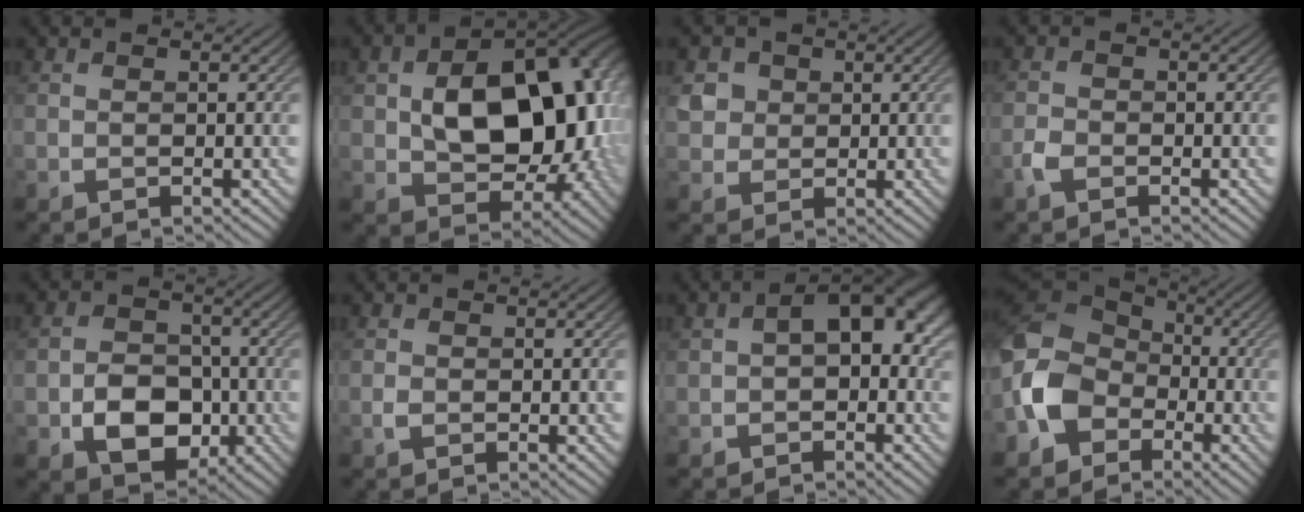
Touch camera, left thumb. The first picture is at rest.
{"total": 17.4, "force": [0.4, 11.5, 13.1], "torque": [-0.174, -0.010, 0.024]}
{"total": 3.4, "force": [0.8, 3.2, 0.9], "torque": [-0.031, -0.002, 0.012]}
{"total": 2.2, "force": [-1.4, 1.3, 1.1], "torque": [-0.026, 0.001, -0.034]}
{"total": 7.5, "force": [-2.5, 5.5, 4.5], "torque": [-0.079, -0.009, -0.048]}
{"total": 1.1, "force": [-0.4, 0.8, 0.6], "torque": [-0.016, -0.002, -0.009]}
{"total": 7.4, "force": [0.1, 4.9, 5.5], "torque": [-0.059, 0.004, -0.002]}
{"total": 10.7, "force": [-3.8, 8.2, 5.7], "torque": [-0.151, -0.005, -0.095]}